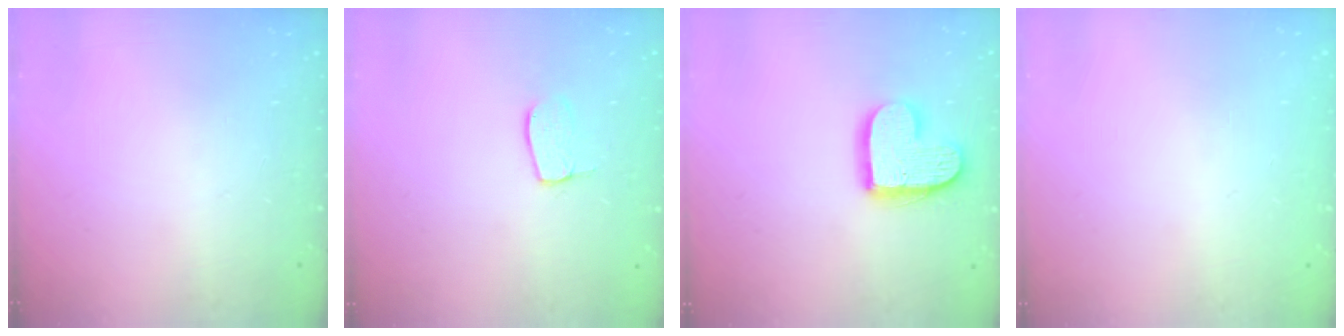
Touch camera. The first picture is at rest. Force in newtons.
{"total": 6.9, "press": 6.9, "slide": 0.4}
{"total": 13.0, "press": 13.0, "slide": 0.8}
{"total": 0.0}